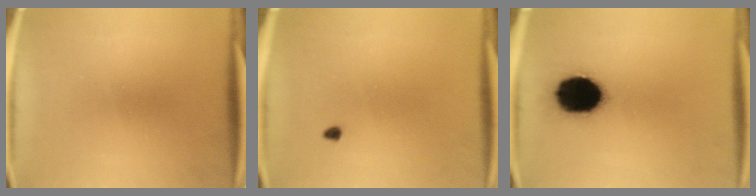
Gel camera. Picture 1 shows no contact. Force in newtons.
{"total": 0.7}
{"total": 17.2}